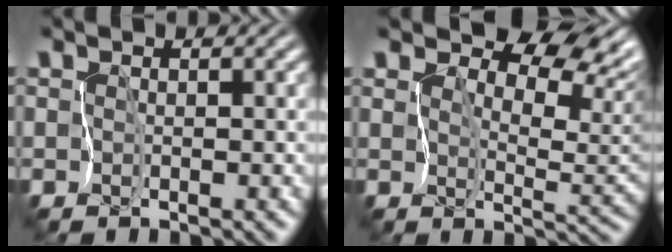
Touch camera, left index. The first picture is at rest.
{"total": 9.0, "force": [7.3, 3.0, 4.3], "torque": [-0.072, 0.001, 0.114]}